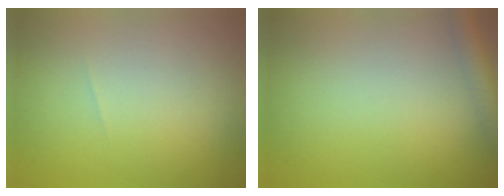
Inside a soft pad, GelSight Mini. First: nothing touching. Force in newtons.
{"total": 2.9, "press": 2.9, "slide": 0.1}